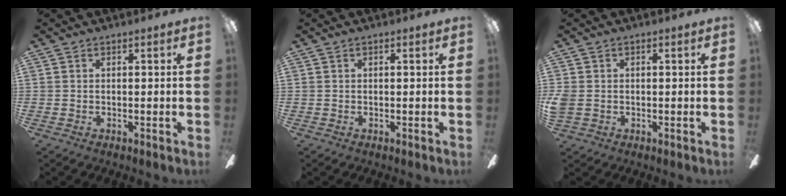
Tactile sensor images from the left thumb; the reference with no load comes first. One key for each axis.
{"total": 0.0}
{"total": 2.9, "fx": -0.4, "fy": 2.4, "fz": 1.5, "tx": -0.032, "ty": 0.006, "tz": -0.007}